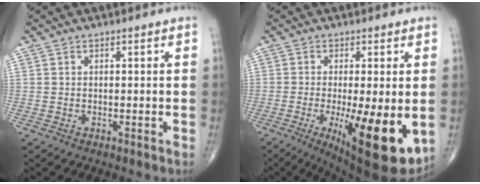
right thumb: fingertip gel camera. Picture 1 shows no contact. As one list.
[{"total": 15.3, "force": [-3.5, 4.1, 14.4], "torque": [-0.201, -0.028, -0.039]}]